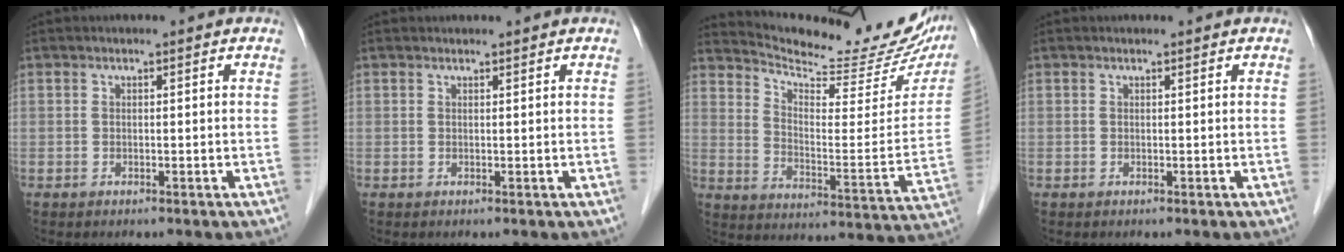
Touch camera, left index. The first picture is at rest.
{"total": 0.8, "force": [0.8, 0.0, 0.1], "torque": [-0.005, 0.008, 0.015]}
{"total": 22.7, "force": [20.8, 4.5, 7.9], "torque": [-0.119, -0.056, 0.275]}
{"total": 0.0}